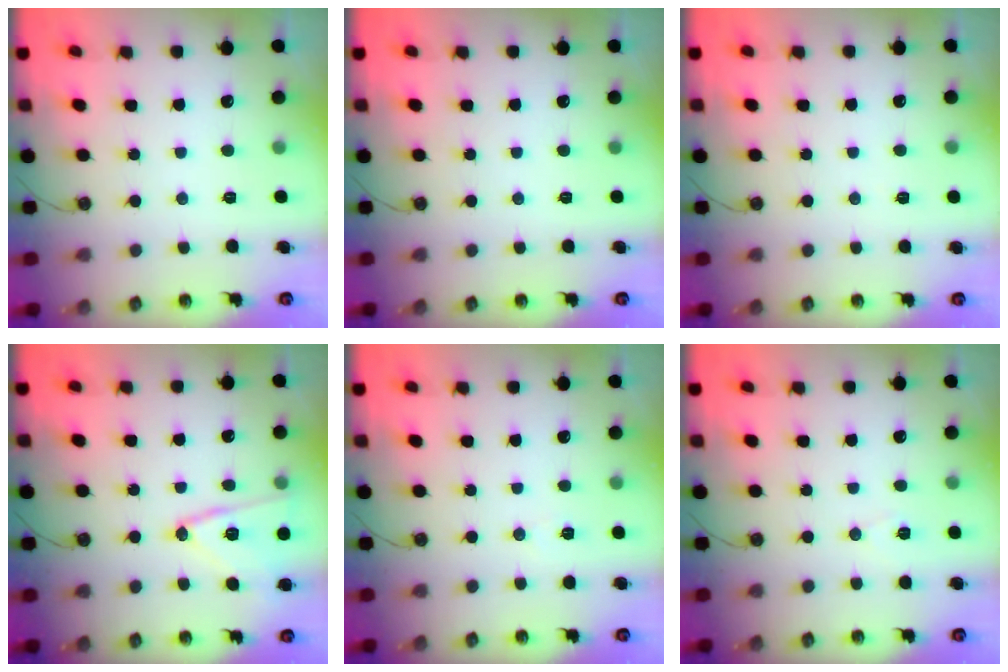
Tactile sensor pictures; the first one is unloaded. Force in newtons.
{"total": 0.0}
{"total": 2.5, "press": 1.7, "slide": 1.8}
{"total": 13.3, "press": 13.3, "slide": 0.4}
{"total": 5.4, "press": 3.0, "slide": 4.4}
{"total": 7.0, "press": 5.4, "slide": 4.4}